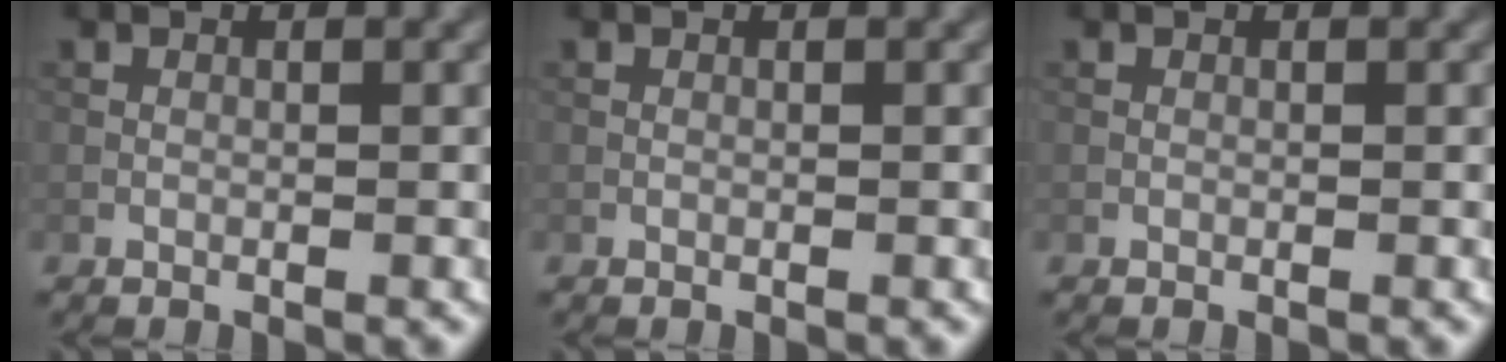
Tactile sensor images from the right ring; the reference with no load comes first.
{"total": 0.0}
{"total": 0.0}